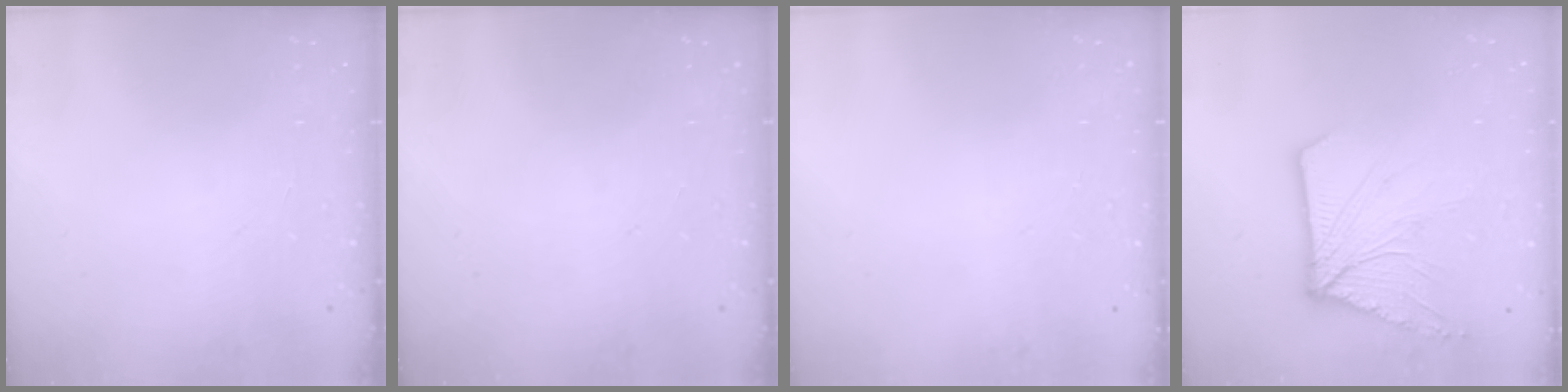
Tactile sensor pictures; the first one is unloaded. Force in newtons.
{"total": 0.0}
{"total": 0.0}
{"total": 12.7, "press": 12.6, "slide": 1.7}